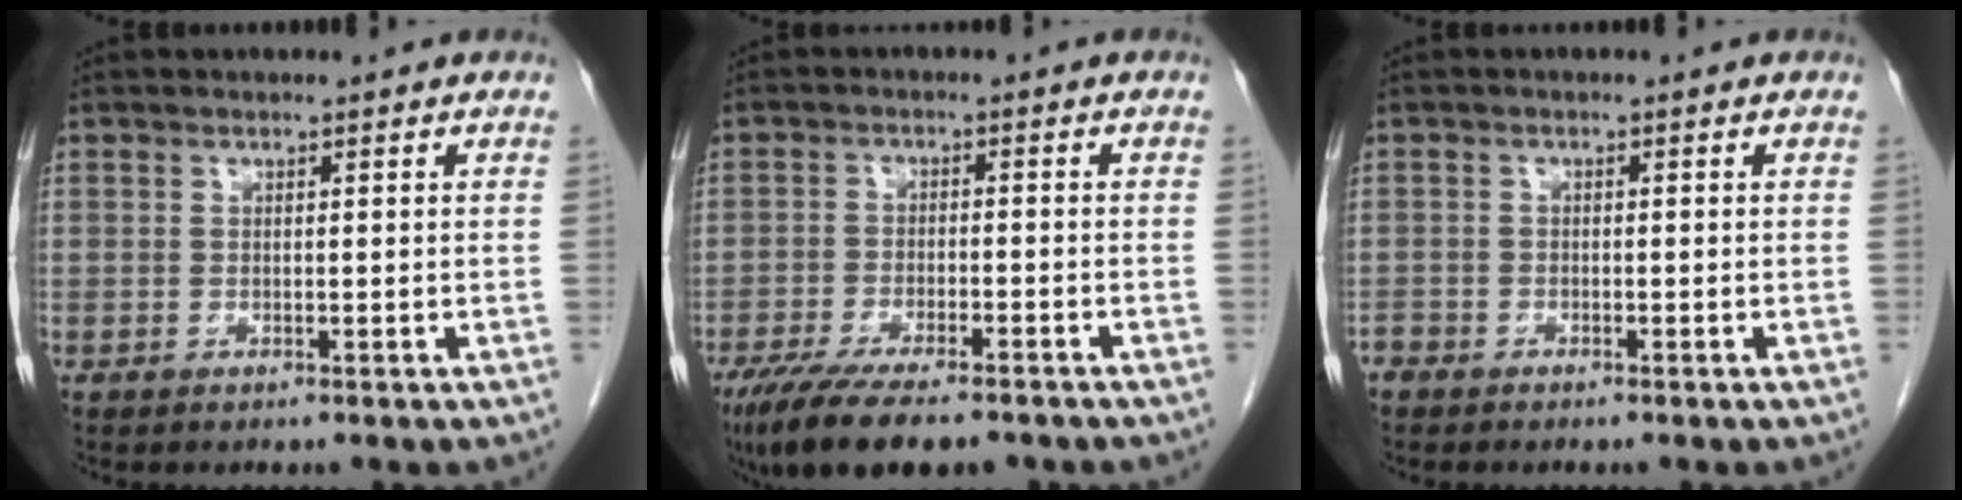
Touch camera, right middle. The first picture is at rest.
{"total": 12.9, "force": [-9.8, 3.3, 7.7], "torque": [-0.137, -0.026, -0.155]}
{"total": 1.8, "force": [-1.6, 0.9, 0.2], "torque": [-0.005, 0.001, -0.030]}